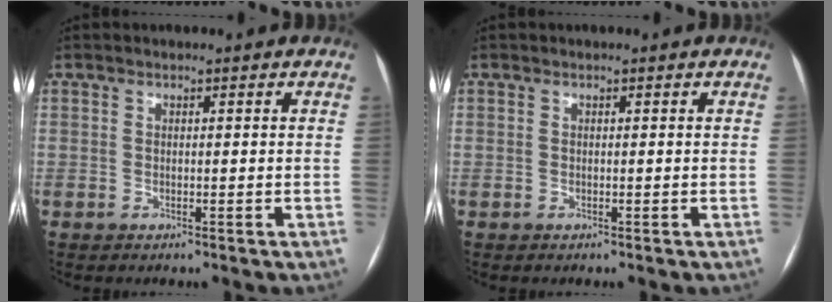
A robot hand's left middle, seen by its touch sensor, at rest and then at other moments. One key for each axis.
{"total": 0.0}